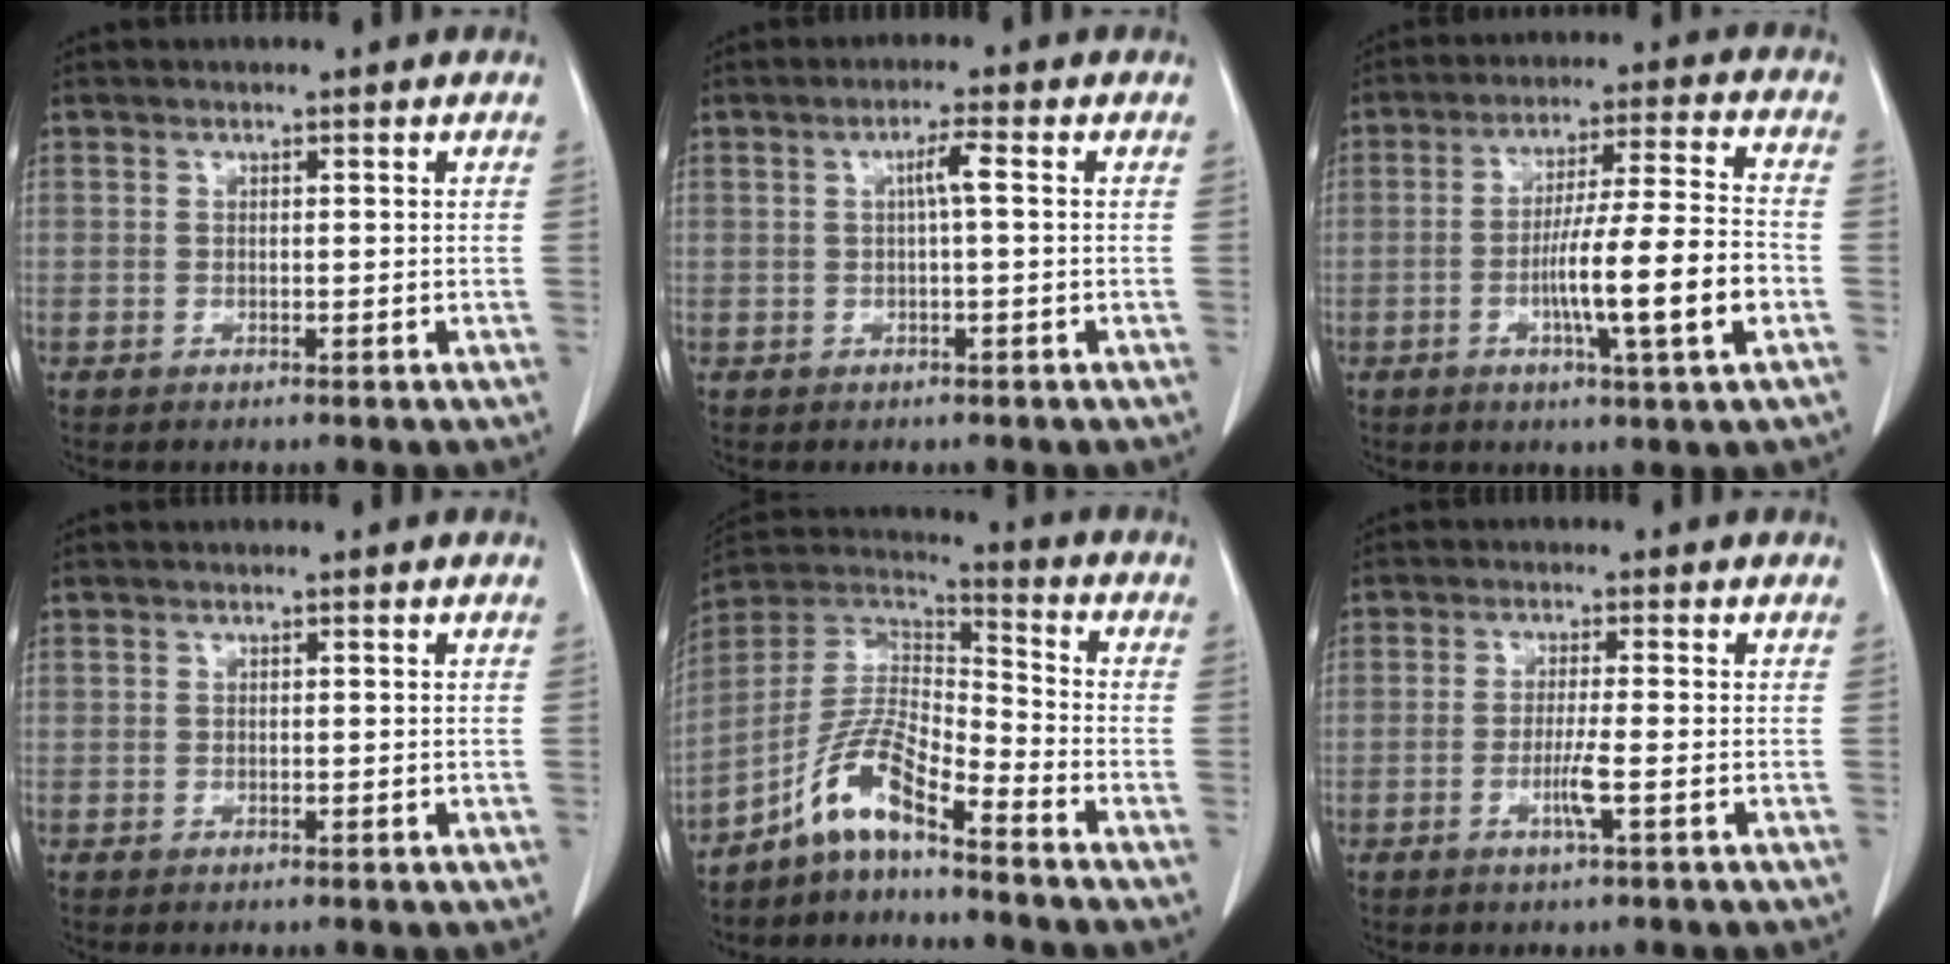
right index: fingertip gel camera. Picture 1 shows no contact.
{"total": 2.6, "force": [0.3, 0.1, 2.5], "torque": [-0.044, 0.004, 0.006]}
{"total": 12.8, "force": [-3.6, -0.1, 12.3], "torque": [-0.206, 0.000, -0.062]}
{"total": 0.0}
{"total": 9.5, "force": [-6.8, 1.5, 6.4], "torque": [-0.143, 0.019, -0.133]}
{"total": 3.4, "force": [-1.1, -0.3, 3.2], "torque": [-0.064, -0.006, -0.024]}